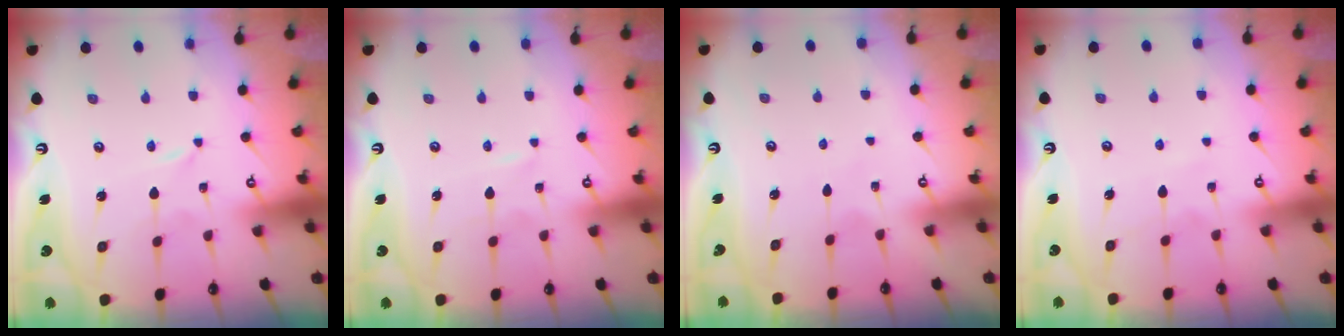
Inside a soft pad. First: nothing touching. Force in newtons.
{"total": 1.6, "press": 1.6, "slide": 0.2}
{"total": 3.1, "press": 3.1, "slide": 0.4}
{"total": 4.7, "press": 4.7, "slide": 0.6}